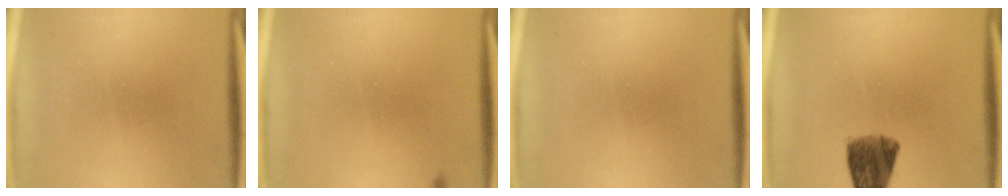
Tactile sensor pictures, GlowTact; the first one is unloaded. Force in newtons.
{"total": 0.6}
{"total": 0.0}
{"total": 6.5}